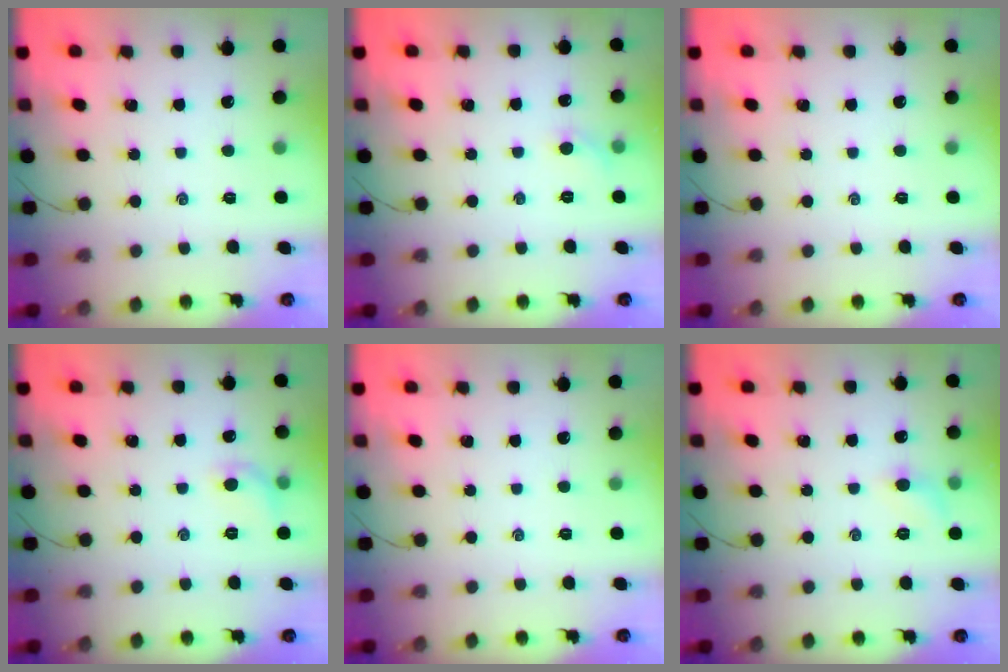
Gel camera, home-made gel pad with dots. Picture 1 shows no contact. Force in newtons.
{"total": 4.1, "press": 3.8, "slide": 1.4}
{"total": 0.0}
{"total": 5.9, "press": 5.7, "slide": 1.5}
{"total": 0.0}
{"total": 6.3, "press": 6.0, "slide": 1.7}